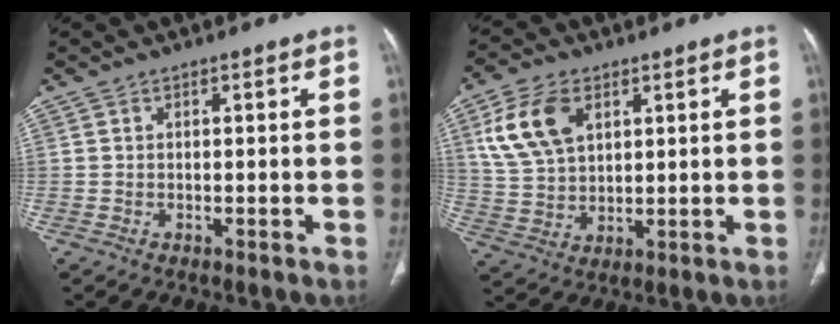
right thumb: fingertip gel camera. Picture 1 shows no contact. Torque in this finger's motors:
{"motor_torque": [-0.79, 1.19, 0.90, 0.10, 0.12]}